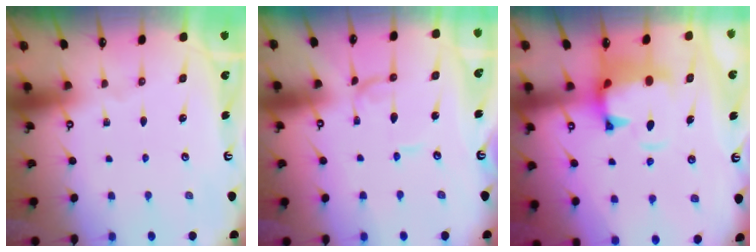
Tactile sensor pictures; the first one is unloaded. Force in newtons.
{"total": 1.1, "press": 1.1, "slide": 0.0}
{"total": 2.8, "press": 2.4, "slide": 1.4}